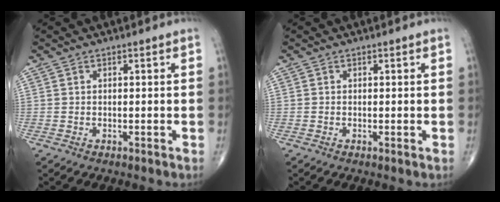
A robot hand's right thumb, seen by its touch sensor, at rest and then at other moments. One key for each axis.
{"total": 0.0}